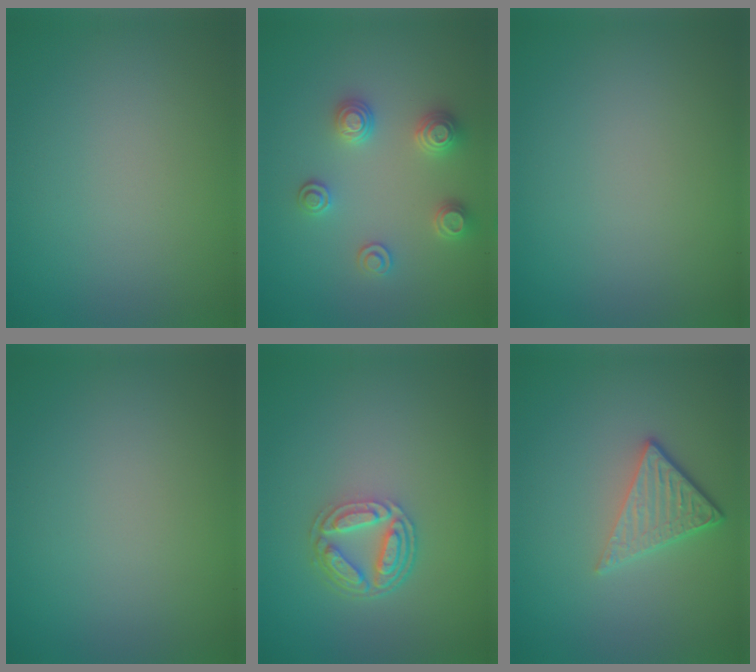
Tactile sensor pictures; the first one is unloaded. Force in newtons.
{"total": 2.9, "press": 2.8, "slide": 0.6}
{"total": 0.0}
{"total": 0.0}
{"total": 4.3, "press": 3.2, "slide": 2.8}
{"total": 3.6, "press": 2.7, "slide": 2.3}